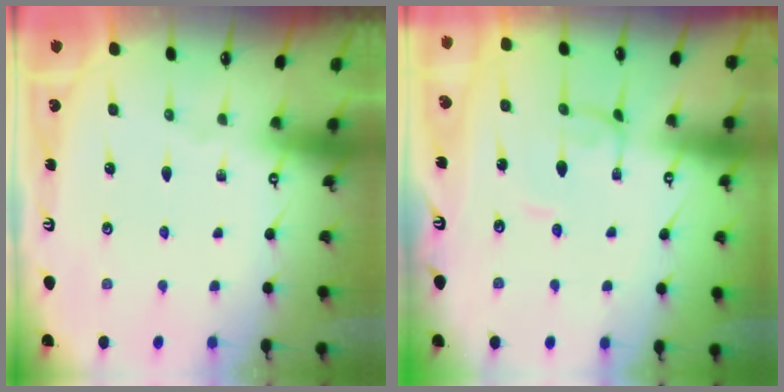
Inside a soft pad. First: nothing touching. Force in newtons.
{"total": 2.0, "press": 2.0, "slide": 0.1}